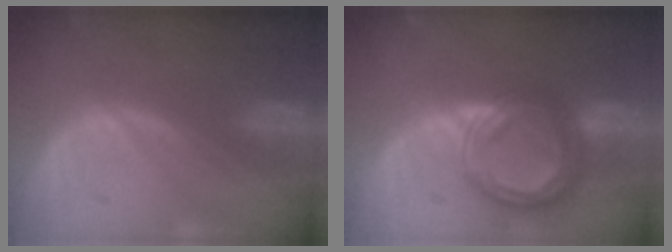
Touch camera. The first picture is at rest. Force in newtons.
{"total": 8.4, "press": 8.4, "slide": 0.5}